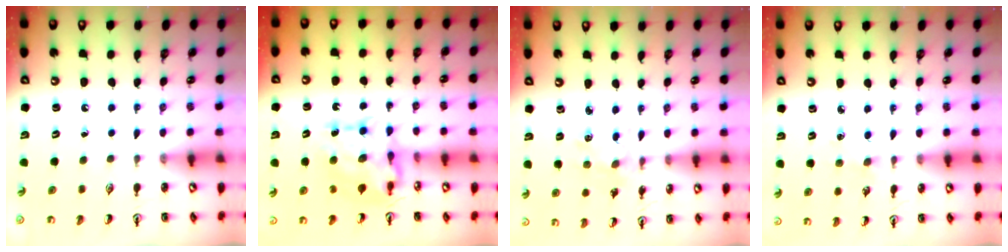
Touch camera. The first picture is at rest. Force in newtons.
{"total": 9.0, "press": 9.0, "slide": 0.6}
{"total": 1.8, "press": 1.8, "slide": 0.2}
{"total": 2.8, "press": 2.8, "slide": 0.4}